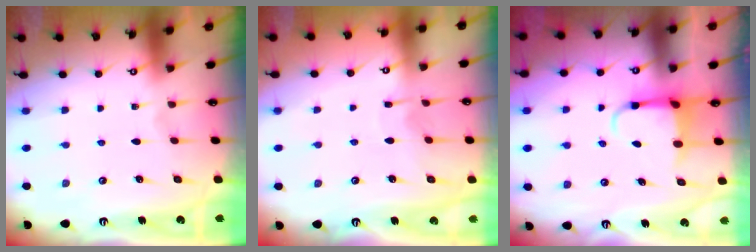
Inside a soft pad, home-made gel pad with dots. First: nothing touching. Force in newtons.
{"total": 3.7, "press": 3.7, "slide": 0.4}
{"total": 4.4, "press": 4.3, "slide": 0.9}